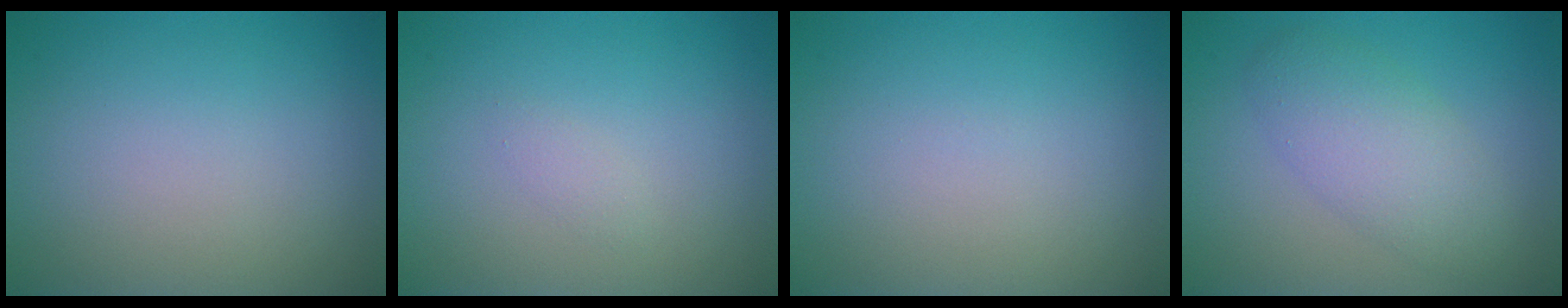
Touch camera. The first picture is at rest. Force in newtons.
{"total": 0.7, "press": 0.7, "slide": 0.0}
{"total": 0.0}
{"total": 4.1, "press": 4.0, "slide": 0.4}